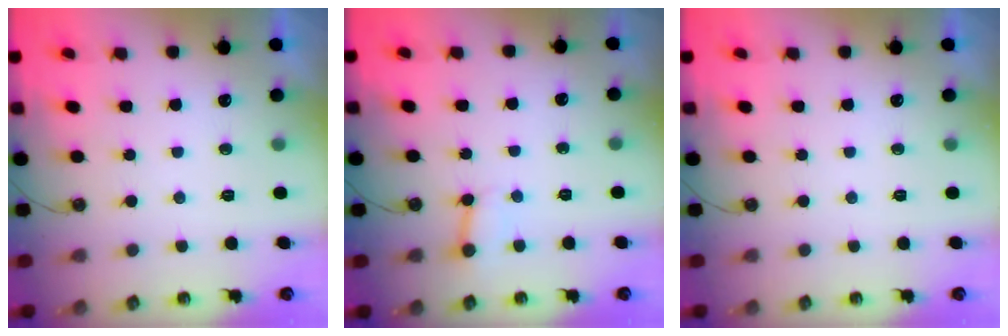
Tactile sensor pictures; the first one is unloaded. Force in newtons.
{"total": 4.0, "press": 3.9, "slide": 0.4}
{"total": 0.0}